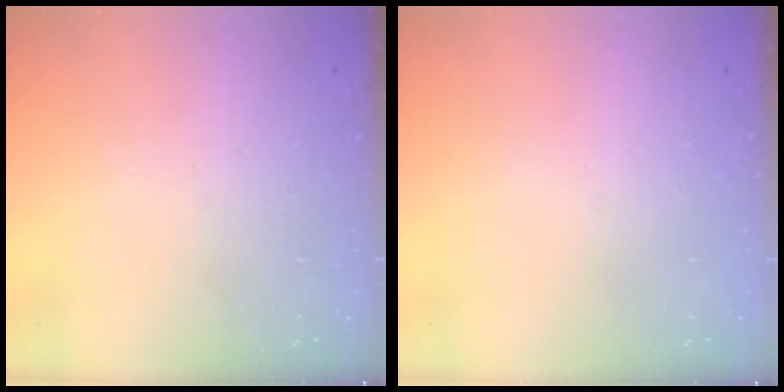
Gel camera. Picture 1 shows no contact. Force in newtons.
{"total": 0.0}